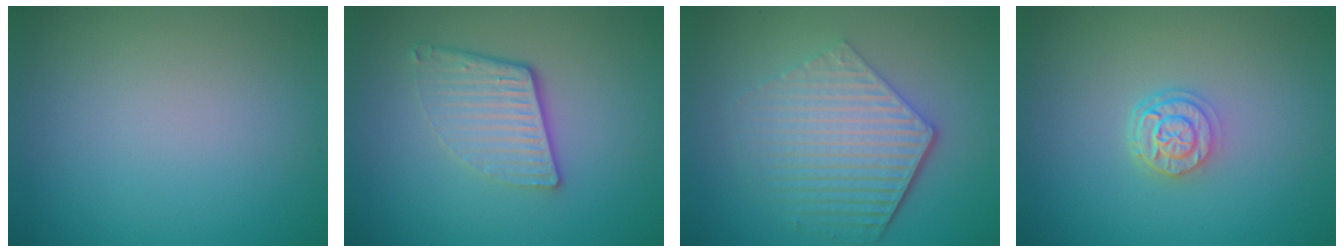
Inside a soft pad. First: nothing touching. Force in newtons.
{"total": 4.1, "press": 2.8, "slide": 3.0}
{"total": 6.1, "press": 4.4, "slide": 4.1}
{"total": 2.9, "press": 2.3, "slide": 1.8}